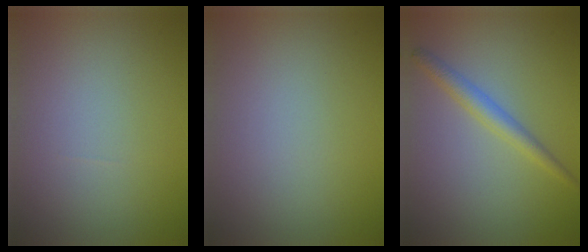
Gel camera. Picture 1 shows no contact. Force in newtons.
{"total": 0.0}
{"total": 2.2, "press": 2.2, "slide": 0.0}